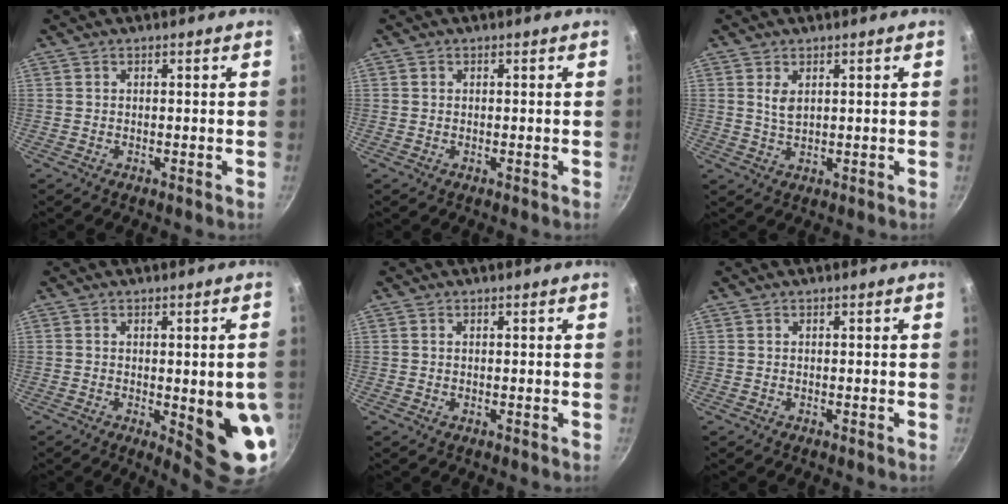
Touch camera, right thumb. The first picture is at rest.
{"total": 0.6, "force": [0.2, 0.5, 0.2], "torque": [-0.002, 0.003, 0.002]}
{"total": 2.9, "force": [1.1, 1.5, 2.2], "torque": [-0.039, -0.010, 0.024]}
{"total": 11.8, "force": [-1.9, 3.2, 11.2], "torque": [-0.109, -0.006, -0.014]}
{"total": 0.0}
{"total": 0.0}